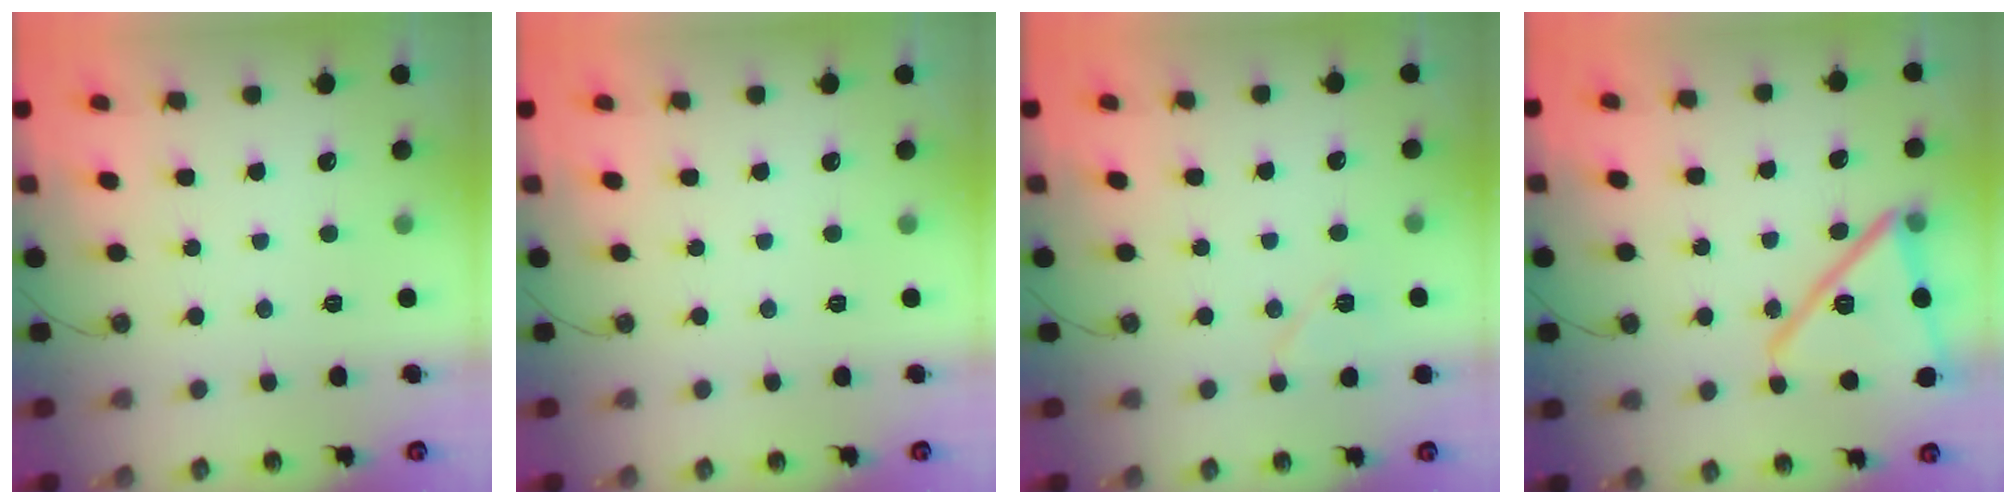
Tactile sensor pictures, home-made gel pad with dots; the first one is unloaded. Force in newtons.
{"total": 0.0}
{"total": 6.2, "press": 6.1, "slide": 1.3}
{"total": 18.3, "press": 17.9, "slide": 3.6}